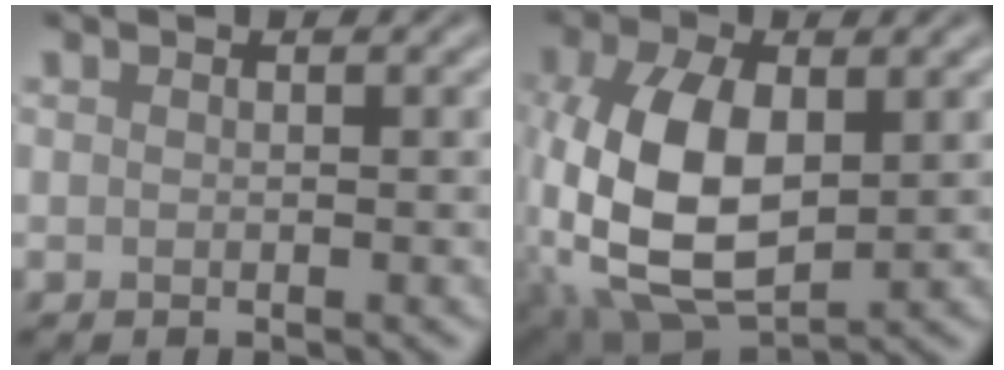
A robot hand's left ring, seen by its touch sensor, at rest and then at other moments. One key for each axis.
{"total": 10.7, "fx": -0.6, "fy": 5.9, "fz": 8.9, "tx": -0.202, "ty": 0.000, "tz": -0.016}